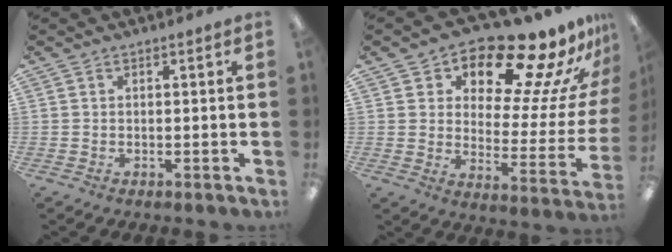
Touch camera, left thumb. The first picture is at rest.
{"total": 17.9, "force": [14.5, 4.9, 9.3], "torque": [-0.135, -0.120, 0.230]}